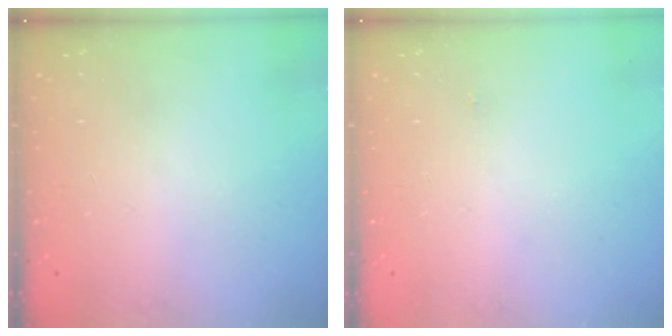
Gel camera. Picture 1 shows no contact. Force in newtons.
{"total": 15.5, "press": 3.5, "slide": 15.1}